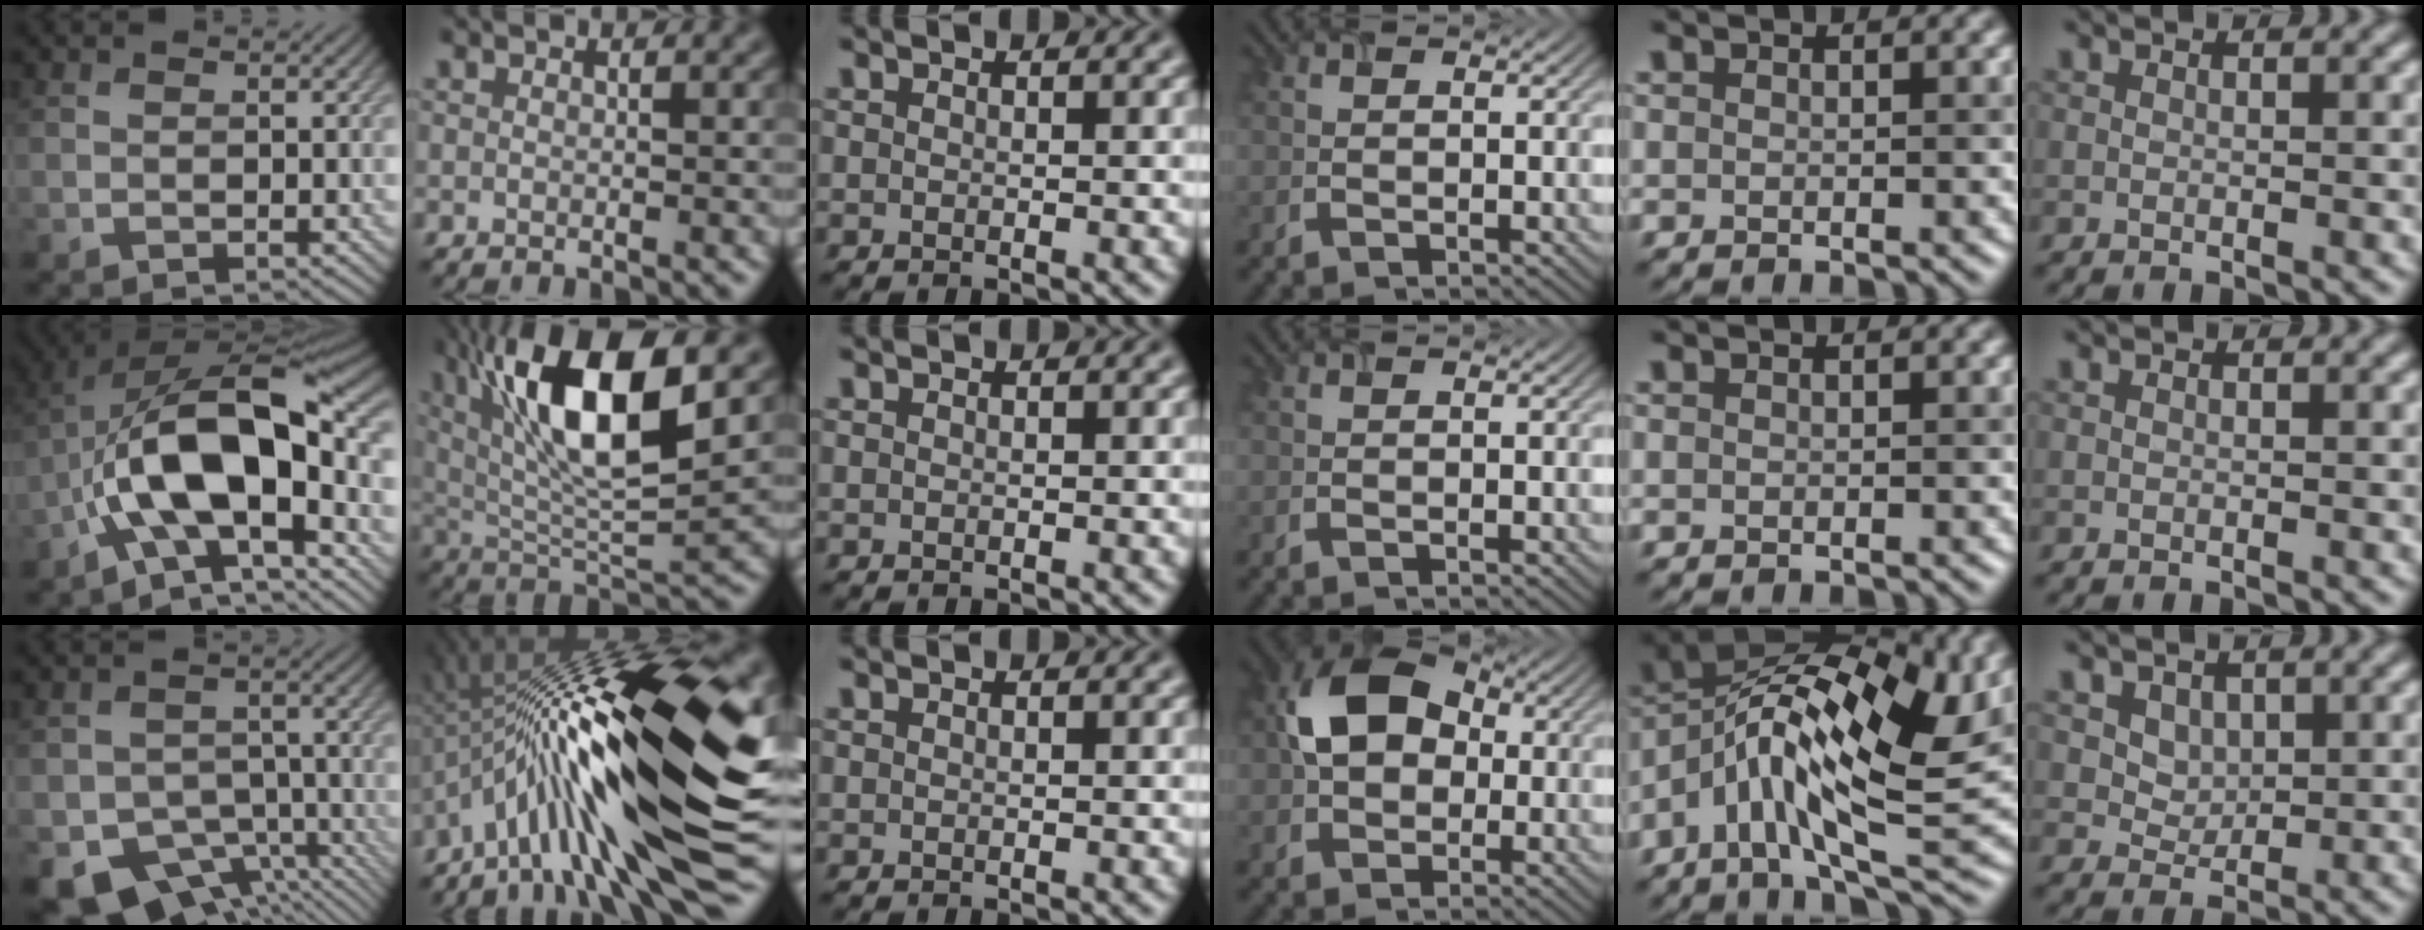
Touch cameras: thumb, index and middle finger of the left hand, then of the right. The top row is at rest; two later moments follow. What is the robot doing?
{"motion": "open", "object": "airpods case & airpods"}